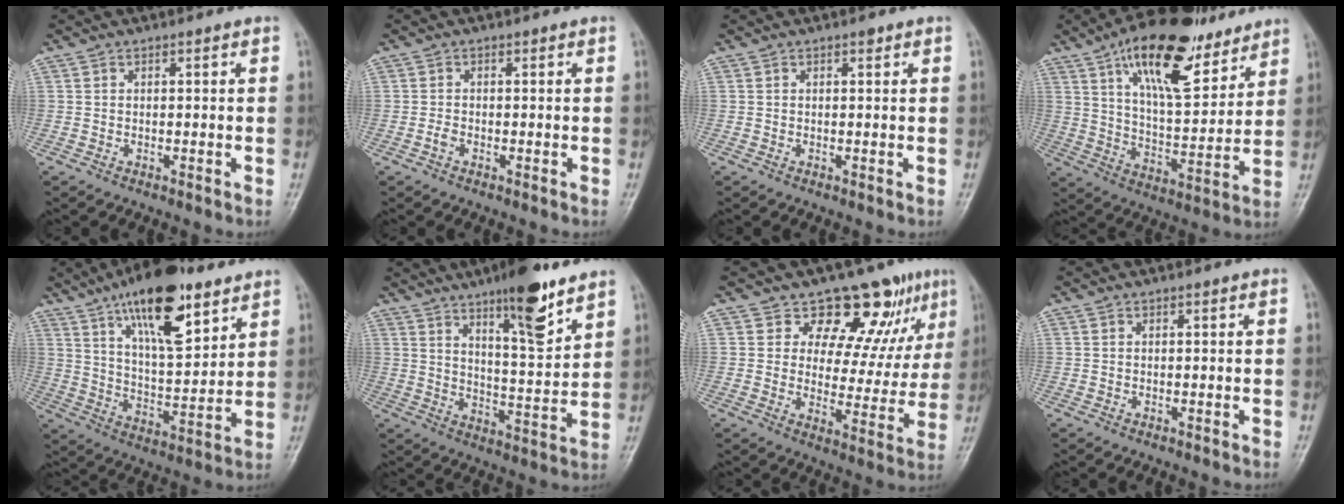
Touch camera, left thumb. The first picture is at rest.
{"total": 1.0, "force": [-0.5, 0.6, 0.7], "torque": [-0.013, 0.000, -0.012]}
{"total": 0.7, "force": [0.4, 0.4, 0.4], "torque": [-0.003, -0.001, 0.004]}
{"total": 19.9, "force": [12.4, 8.0, 13.4], "torque": [-0.183, -0.055, 0.209]}
{"total": 18.9, "force": [11.1, 7.0, 13.5], "torque": [-0.188, -0.050, 0.189]}
{"total": 13.6, "force": [9.0, 3.1, 9.7], "torque": [-0.130, -0.058, 0.144]}
{"total": 14.0, "force": [8.8, 7.2, 8.1], "torque": [-0.050, -0.051, 0.119]}
{"total": 0.0}